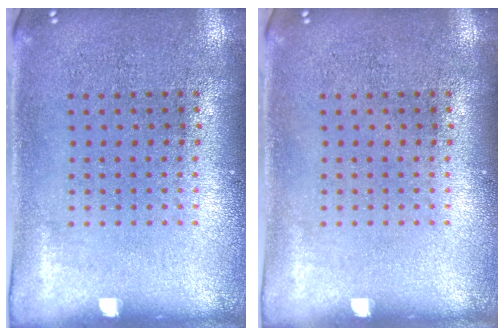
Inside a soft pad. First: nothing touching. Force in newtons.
{"total": 0.0}